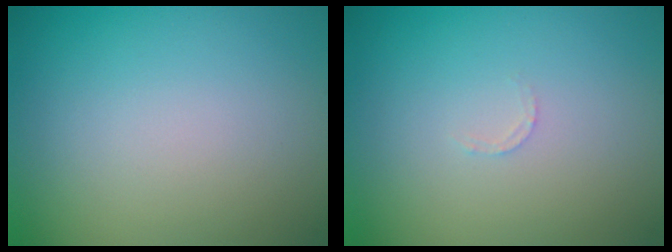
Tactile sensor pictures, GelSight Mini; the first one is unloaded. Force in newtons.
{"total": 0.7, "press": 0.6, "slide": 0.3}